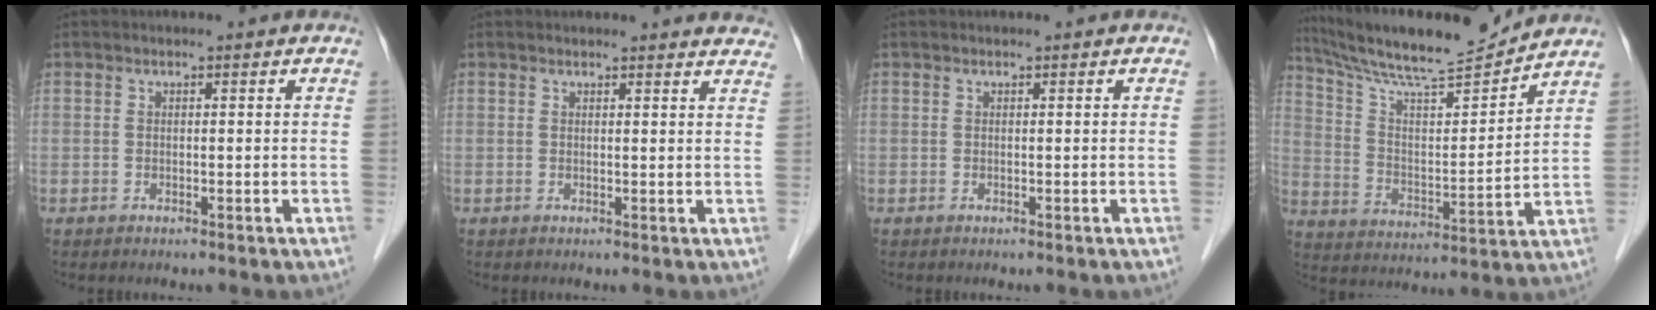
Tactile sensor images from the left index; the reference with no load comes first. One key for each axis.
{"total": 10.4, "fx": 10.1, "fy": 1.9, "fz": 1.6, "tx": 0.013, "ty": -0.010, "tz": 0.080}
{"total": 0.0}
{"total": 15.3, "fx": 14.3, "fy": 0.2, "fz": 5.3, "tx": -0.104, "ty": 0.000, "tz": 0.246}